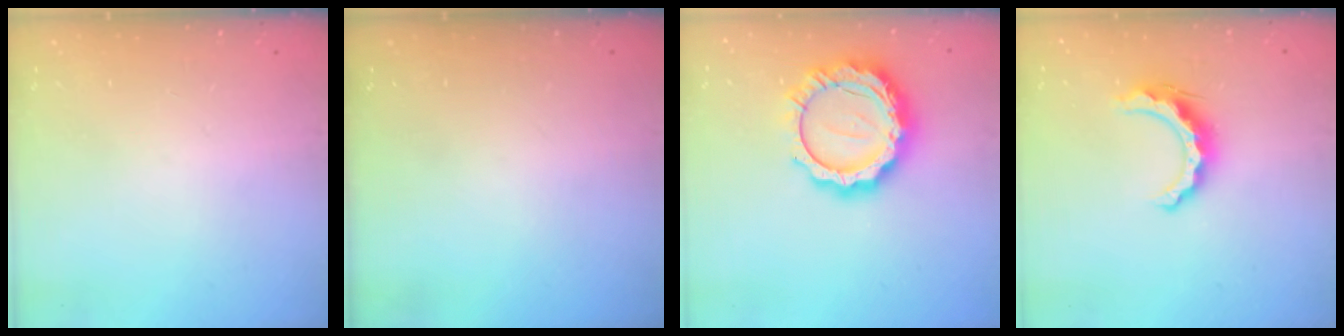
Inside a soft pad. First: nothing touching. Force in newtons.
{"total": 0.0}
{"total": 16.8, "press": 16.8, "slide": 1.2}
{"total": 10.3, "press": 10.3, "slide": 0.3}